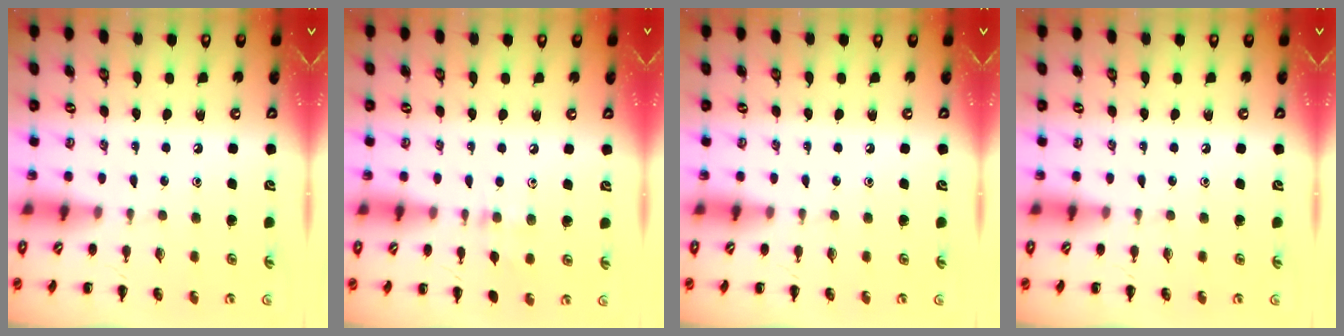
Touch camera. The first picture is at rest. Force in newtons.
{"total": 5.9, "press": 5.7, "slide": 1.4}
{"total": 0.0}
{"total": 0.0}